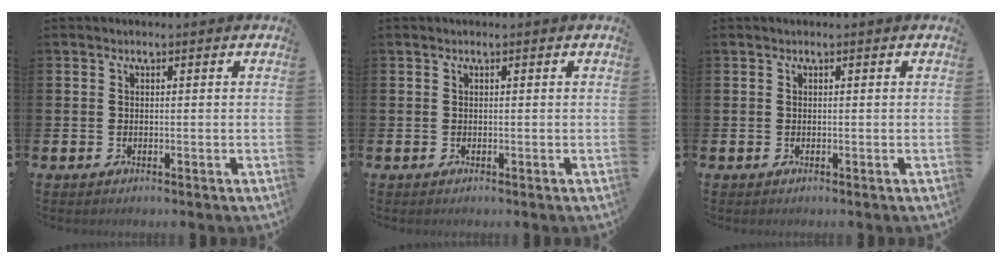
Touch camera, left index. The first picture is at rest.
{"total": 0.0}
{"total": 0.0}